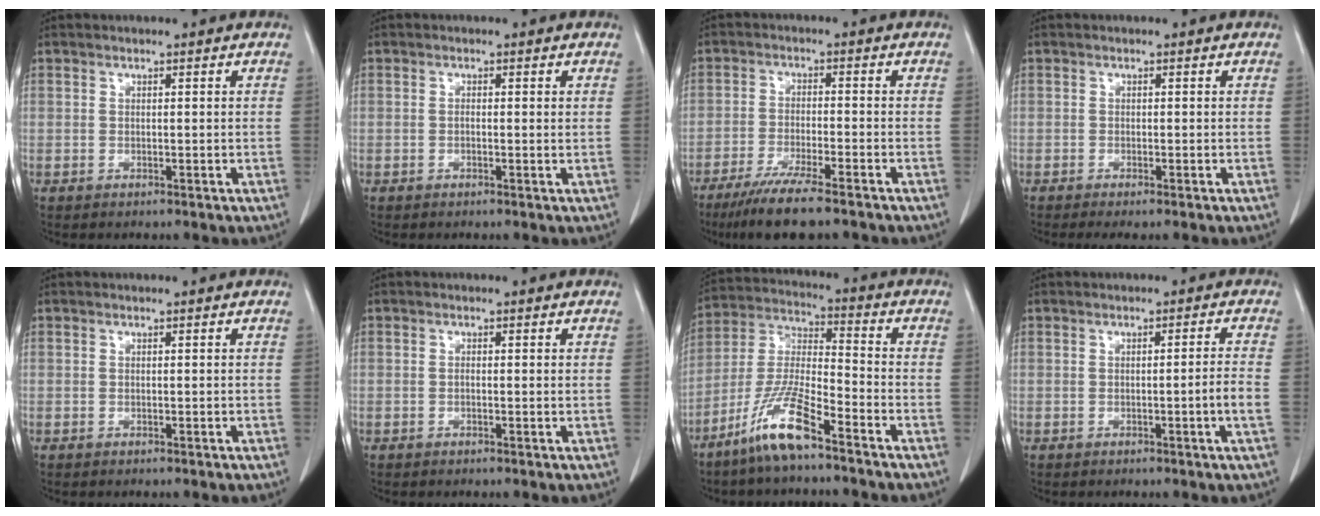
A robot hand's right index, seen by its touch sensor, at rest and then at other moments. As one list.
[{"total": 1.0, "force": [0.0, 0.2, 1.0], "torque": [-0.017, 0.000, 0.000]}, {"total": 9.0, "force": [-7.0, 0.3, 5.7], "torque": [-0.094, -0.023, -0.118]}, {"total": 2.2, "force": [-1.8, 0.0, 1.3], "torque": [-0.020, -0.006, -0.027]}, {"total": 0.0}, {"total": 0.8, "force": [0.0, 0.2, 0.8], "torque": [-0.016, -0.001, 0.001]}, {"total": 11.0, "force": [-7.3, 1.0, 8.1], "torque": [-0.174, -0.019, -0.148]}, {"total": 2.9, "force": [-0.9, -0.9, 2.6], "torque": [-0.040, -0.004, -0.013]}]